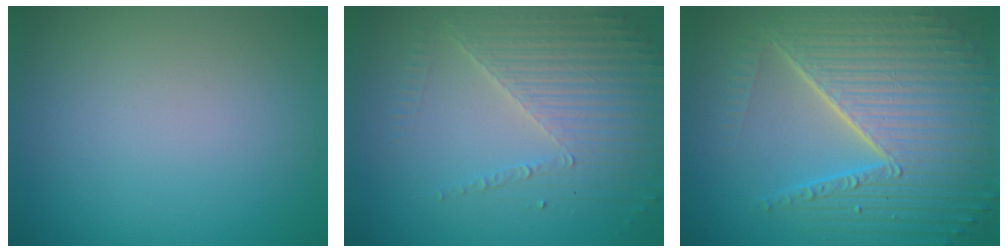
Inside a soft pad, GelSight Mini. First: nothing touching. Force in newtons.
{"total": 4.0, "press": 3.7, "slide": 1.5}
{"total": 10.0, "press": 6.3, "slide": 7.8}